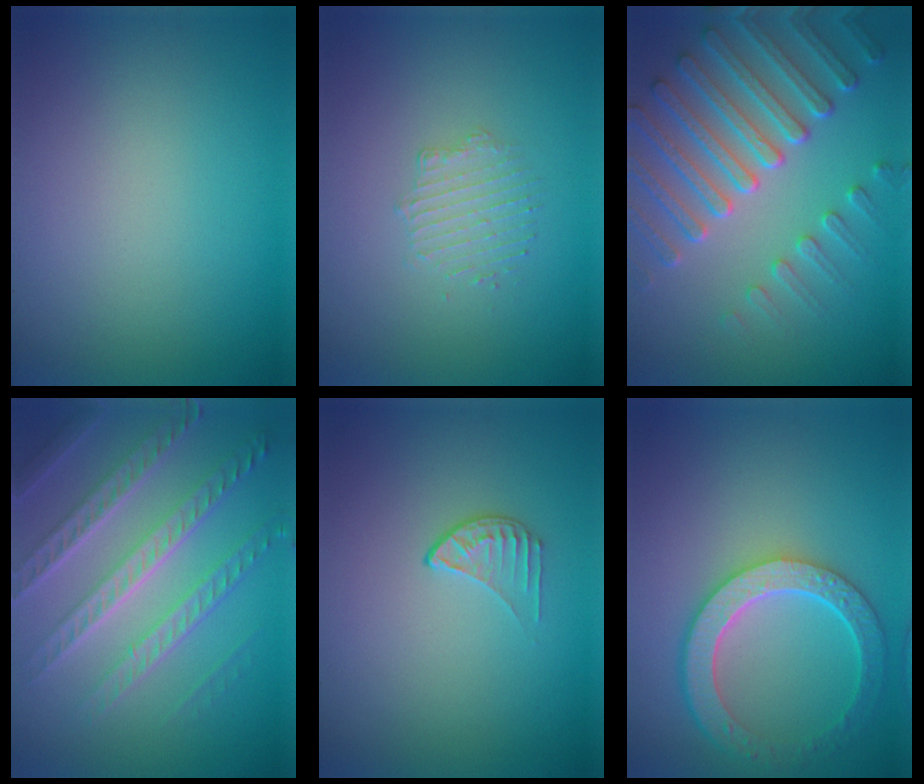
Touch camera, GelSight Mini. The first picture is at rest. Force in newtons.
{"total": 1.6, "press": 0.9, "slide": 1.3}
{"total": 7.3, "press": 5.7, "slide": 4.6}
{"total": 7.2, "press": 5.2, "slide": 5.1}
{"total": 1.4, "press": 0.9, "slide": 1.1}
{"total": 6.4, "press": 5.0, "slide": 4.0}